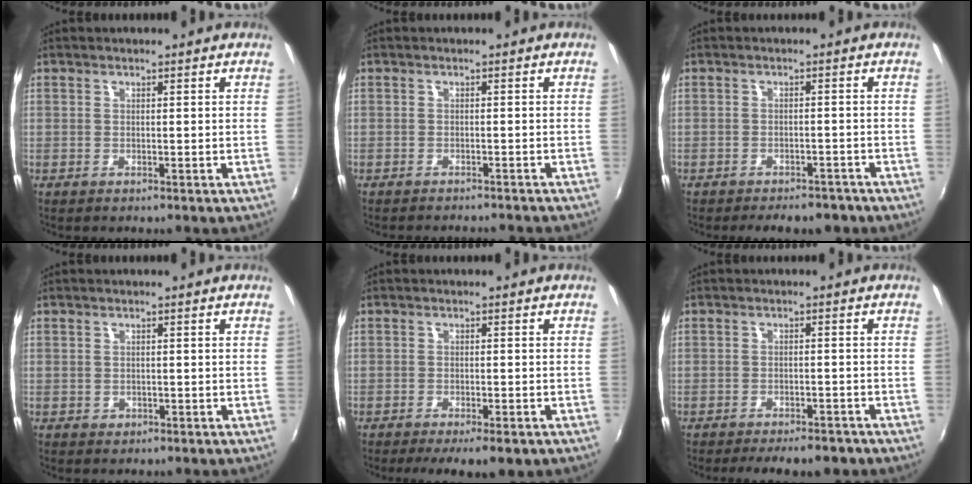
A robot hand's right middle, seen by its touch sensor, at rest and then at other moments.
{"total": 6.2, "force": [-5.7, 0.7, 2.3], "torque": [-0.053, -0.012, -0.076]}
{"total": 7.8, "force": [-6.4, 3.1, 3.2], "torque": [-0.073, -0.007, -0.081]}
{"total": 0.8, "force": [-0.3, 0.7, 0.2], "torque": [-0.002, -0.001, -0.001]}
{"total": 7.3, "force": [-5.3, 1.7, 4.7], "torque": [-0.100, -0.025, -0.079]}
{"total": 8.4, "force": [-6.9, 2.6, 4.0], "torque": [-0.089, -0.012, -0.093]}